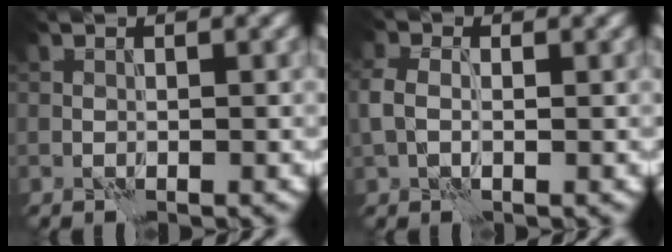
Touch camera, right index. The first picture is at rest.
{"total": 2.7, "force": [0.1, 1.9, 1.9], "torque": [-0.051, 0.004, -0.004]}